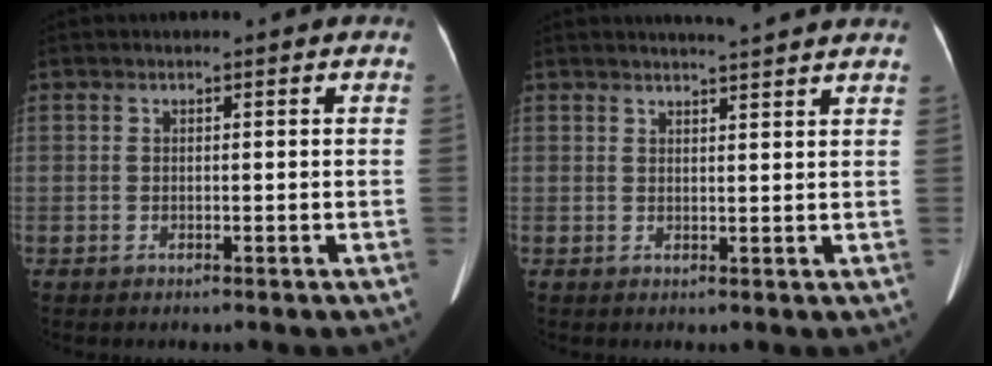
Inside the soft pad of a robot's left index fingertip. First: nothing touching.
{"total": 6.3, "force": [5.9, -0.6, 2.3], "torque": [-0.033, 0.010, 0.063]}